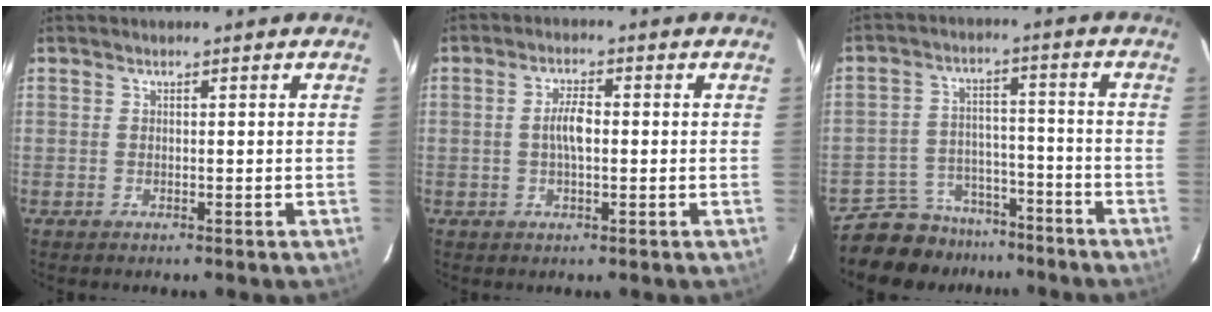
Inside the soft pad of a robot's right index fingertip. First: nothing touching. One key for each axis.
{"total": 3.7, "fx": -0.2, "fy": 1.3, "fz": 3.5, "tx": -0.069, "ty": 0.006, "tz": -0.003}
{"total": 10.4, "fx": -8.8, "fy": 5.5, "fz": 1.0, "tx": -0.036, "ty": 0.030, "tz": -0.127}